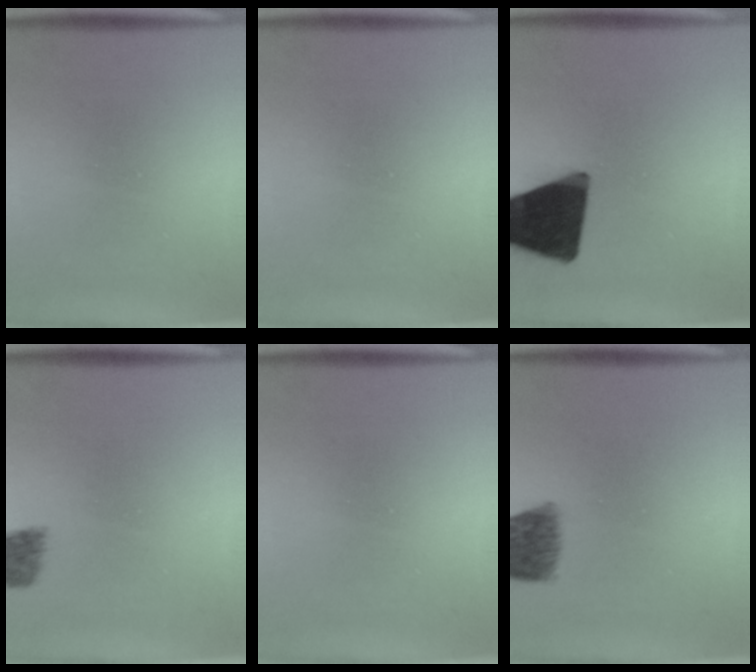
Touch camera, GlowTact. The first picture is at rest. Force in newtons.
{"total": 0.0}
{"total": 18.9}
{"total": 2.3}
{"total": 0.0}
{"total": 8.1}